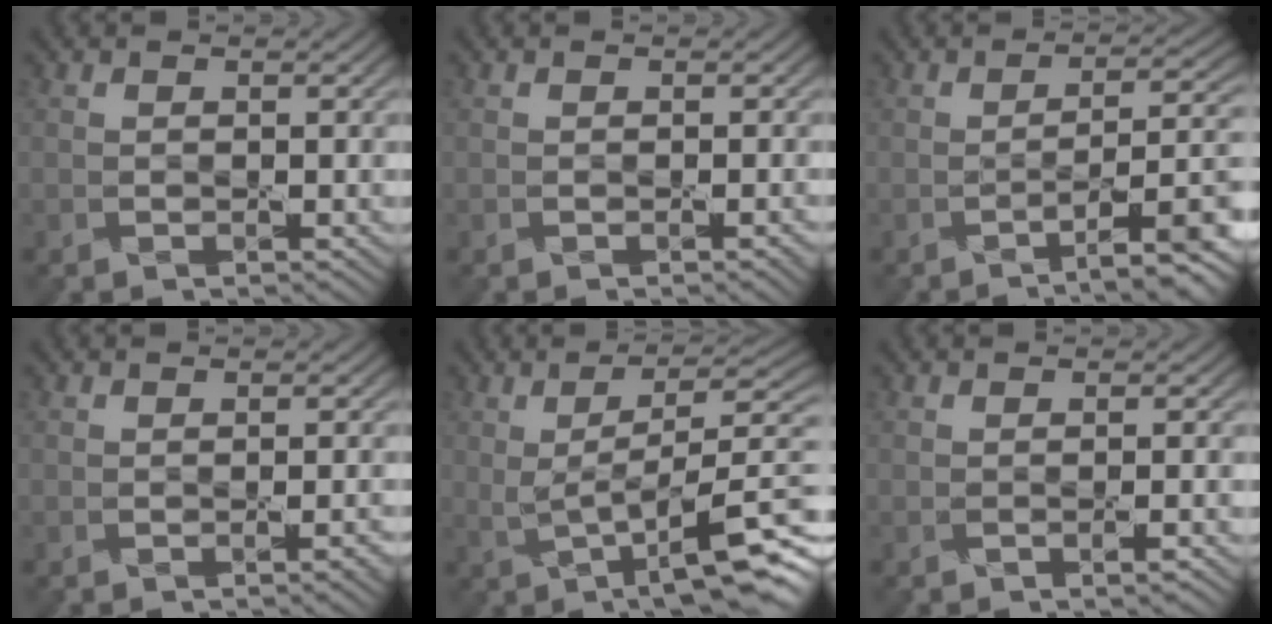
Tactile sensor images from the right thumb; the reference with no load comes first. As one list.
[{"total": 0.8, "force": [-0.3, 0.1, 0.7], "torque": [-0.010, 0.000, -0.004]}, {"total": 9.2, "force": [-4.2, 2.5, 7.9], "torque": [-0.115, -0.003, -0.062]}, {"total": 1.6, "force": [-0.7, 0.3, 1.4], "torque": [-0.019, 0.001, -0.010]}, {"total": 10.4, "force": [-0.4, 2.6, 10.1], "torque": [-0.152, 0.014, -0.001]}, {"total": 1.3, "force": [-0.6, 0.1, 1.2], "torque": [-0.018, 0.001, -0.010]}]